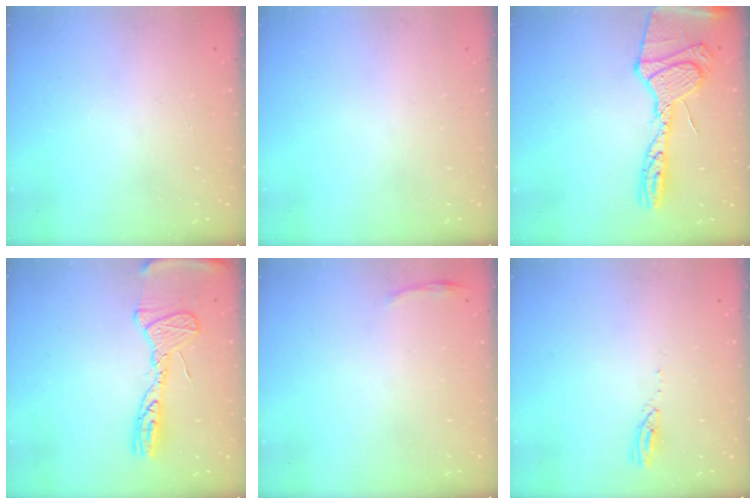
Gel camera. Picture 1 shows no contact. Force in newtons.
{"total": 0.0}
{"total": 18.3, "press": 18.2, "slide": 1.9}
{"total": 14.0, "press": 14.0, "slide": 1.3}
{"total": 3.0, "press": 2.9, "slide": 0.8}
{"total": 2.8, "press": 2.8, "slide": 0.4}